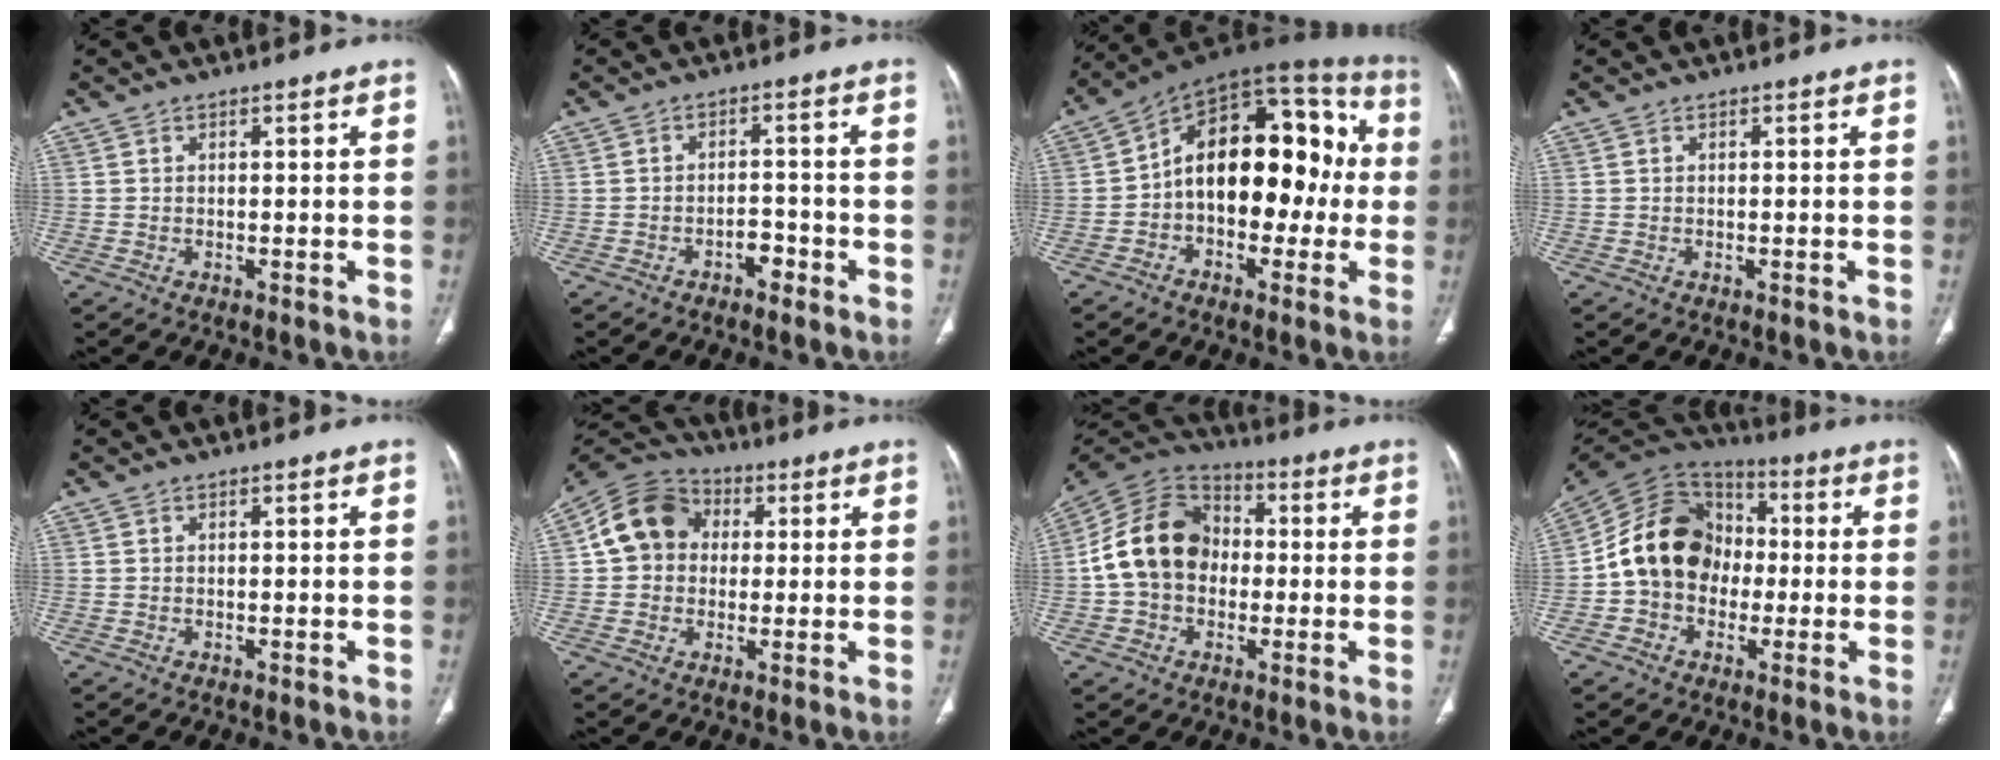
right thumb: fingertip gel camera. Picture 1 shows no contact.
{"total": 3.2, "force": [-2.0, 1.8, 1.7], "torque": [-0.015, 0.019, -0.028]}
{"total": 20.8, "force": [-0.8, 12.7, 16.5], "torque": [-0.203, 0.059, -0.023]}
{"total": 0.0}
{"total": 0.0}
{"total": 11.3, "force": [1.6, 9.7, 5.6], "torque": [-0.083, 0.022, 0.015]}
{"total": 15.2, "force": [-0.4, 12.0, 9.3], "torque": [-0.154, 0.038, -0.019]}
{"total": 16.3, "force": [-1.0, 13.2, 9.5], "torque": [-0.138, 0.035, -0.030]}